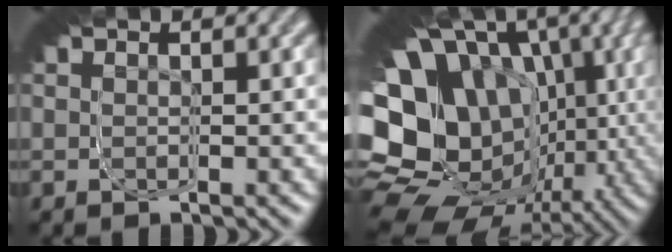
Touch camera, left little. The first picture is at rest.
{"total": 19.4, "force": [-1.2, 11.5, 15.6], "torque": [-0.211, 0.017, -0.031]}